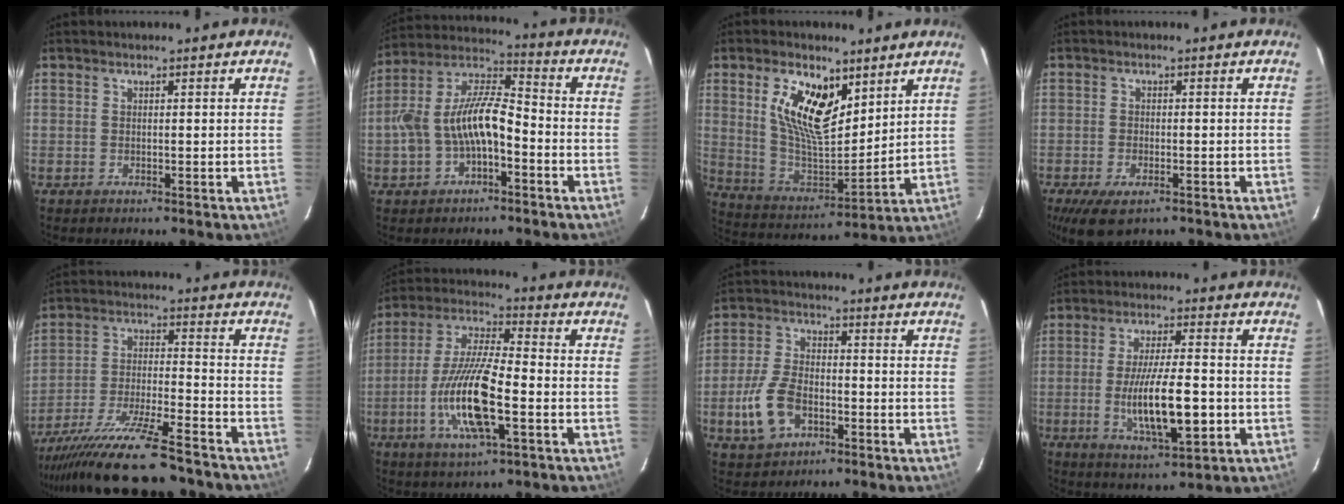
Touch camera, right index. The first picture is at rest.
{"total": 12.8, "force": [-3.4, 6.1, 10.7], "torque": [-0.214, 0.021, -0.060]}
{"total": 14.5, "force": [6.8, 7.1, 10.6], "torque": [-0.203, 0.005, 0.139]}
{"total": 6.7, "force": [-4.0, 3.1, 4.3], "torque": [-0.100, -0.025, -0.068]}
{"total": 19.8, "force": [-17.4, 1.7, 9.3], "torque": [-0.189, -0.047, -0.282]}
{"total": 15.6, "force": [-4.6, 4.1, 14.3], "torque": [-0.297, -0.009, -0.092]}
{"total": 10.0, "force": [-3.9, 6.1, 6.9], "torque": [-0.161, 0.006, -0.068]}
{"total": 13.2, "force": [-3.0, 3.3, 12.5], "torque": [-0.231, -0.019, -0.044]}